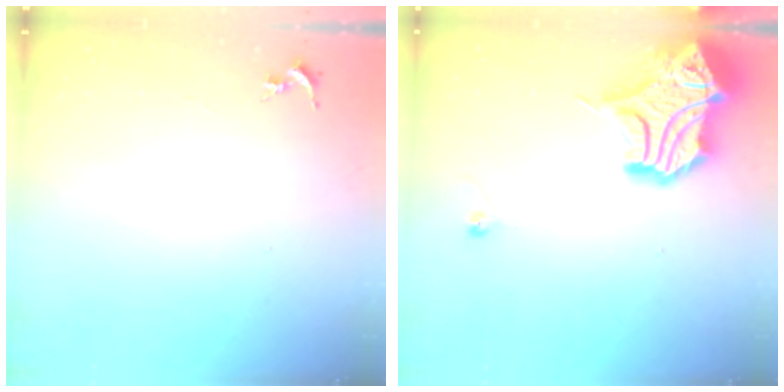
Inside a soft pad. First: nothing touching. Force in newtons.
{"total": 17.4, "press": 17.2, "slide": 2.4}